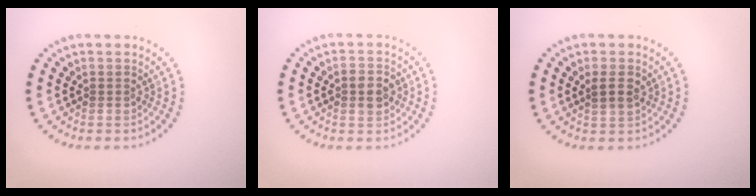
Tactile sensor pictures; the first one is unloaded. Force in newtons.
{"total": 2.3, "press": 2.3, "slide": 0.1}
{"total": 1.9, "press": 1.8, "slide": 0.6}